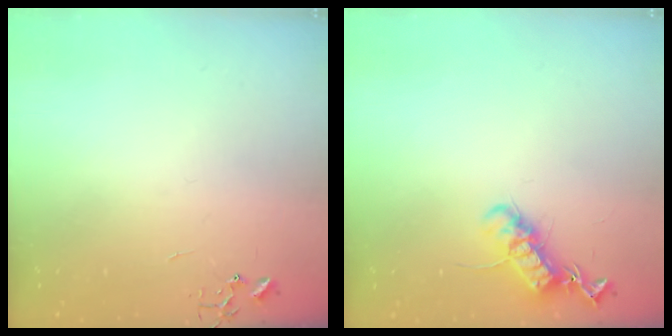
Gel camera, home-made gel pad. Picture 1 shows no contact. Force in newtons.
{"total": 13.0, "press": 13.0, "slide": 0.3}